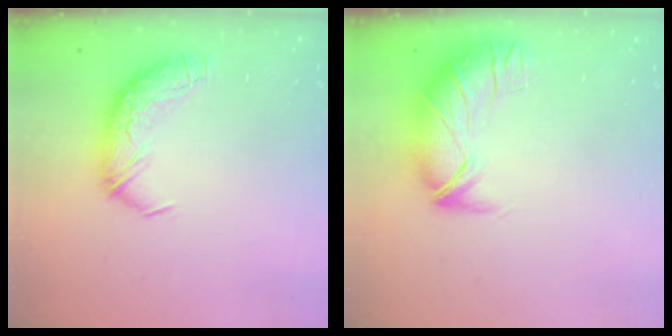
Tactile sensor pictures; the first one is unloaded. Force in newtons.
{"total": 2.7, "press": 1.2, "slide": 2.4}